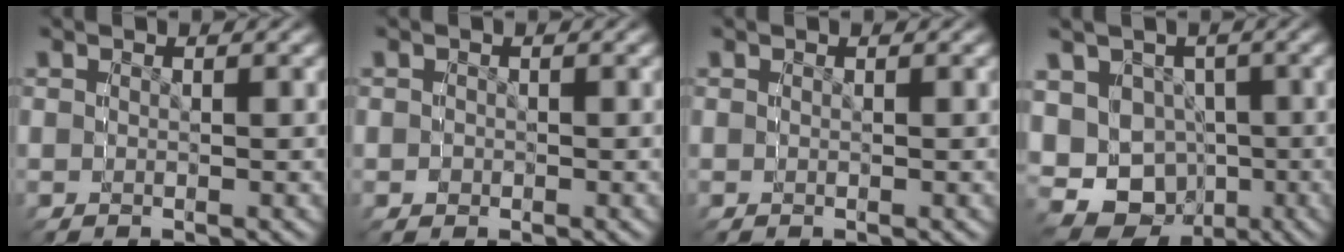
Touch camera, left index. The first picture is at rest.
{"total": 0.7, "force": [0.0, 0.6, -0.2], "torque": [-0.007, -0.011, 0.007]}
{"total": 0.0}
{"total": 11.9, "force": [-1.3, 10.8, 5.0], "torque": [-0.125, -0.057, -0.004]}